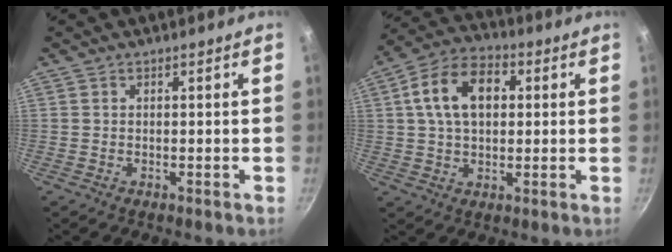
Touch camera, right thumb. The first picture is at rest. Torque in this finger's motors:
{"motor_torque": [-0.41, 0.85, 0.53, -0.27, 0.12]}